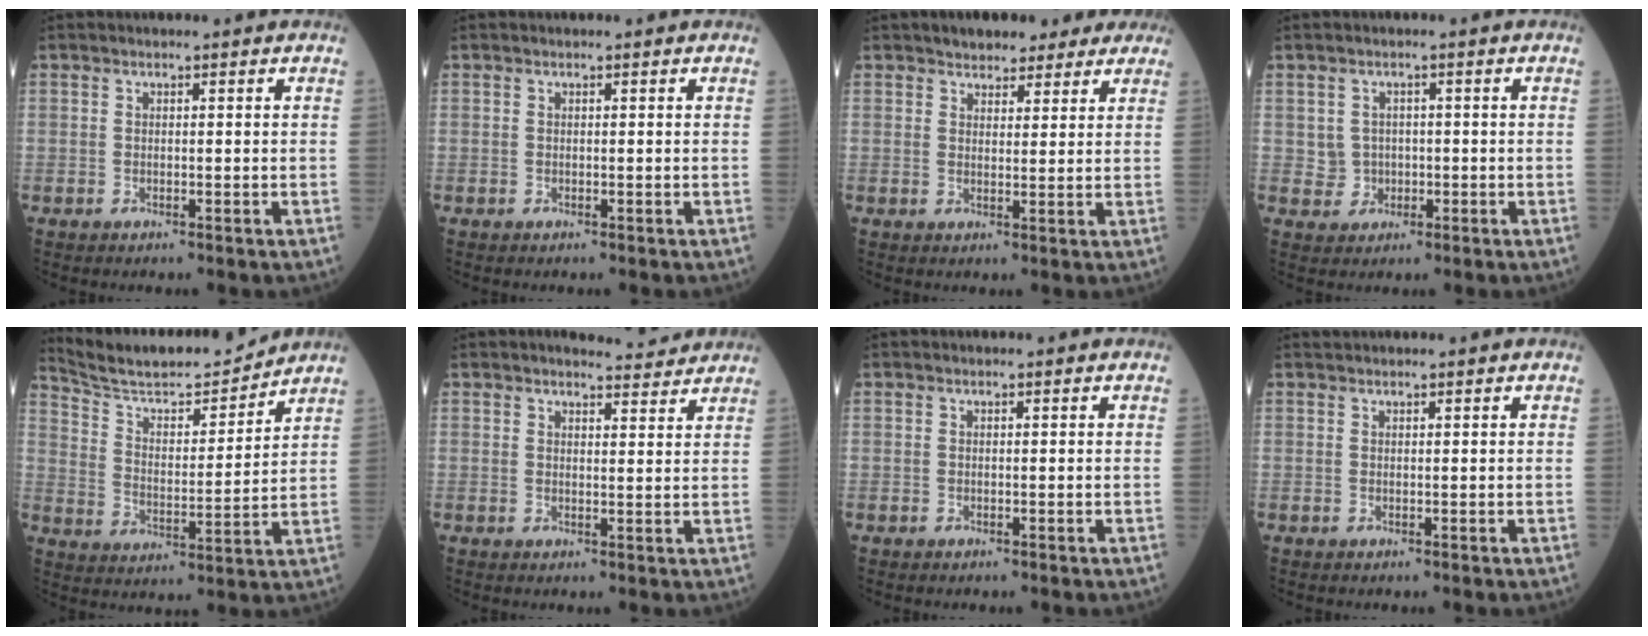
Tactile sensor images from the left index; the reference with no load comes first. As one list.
[{"total": 0.0}, {"total": 7.0, "force": [5.8, 3.2, 2.4], "torque": [-0.017, 0.019, 0.075]}, {"total": 2.7, "force": [-0.2, 2.7, 0.4], "torque": [-0.003, 0.007, 0.000]}, {"total": 14.5, "force": [13.8, 1.3, 4.0], "torque": [-0.077, -0.001, 0.234]}, {"total": 4.6, "force": [4.5, 0.7, 0.7], "torque": [-0.014, -0.001, 0.050]}, {"total": 0.0}, {"total": 1.2, "force": [1.2, -0.1, 0.3], "torque": [-0.004, 0.018, 0.026]}]